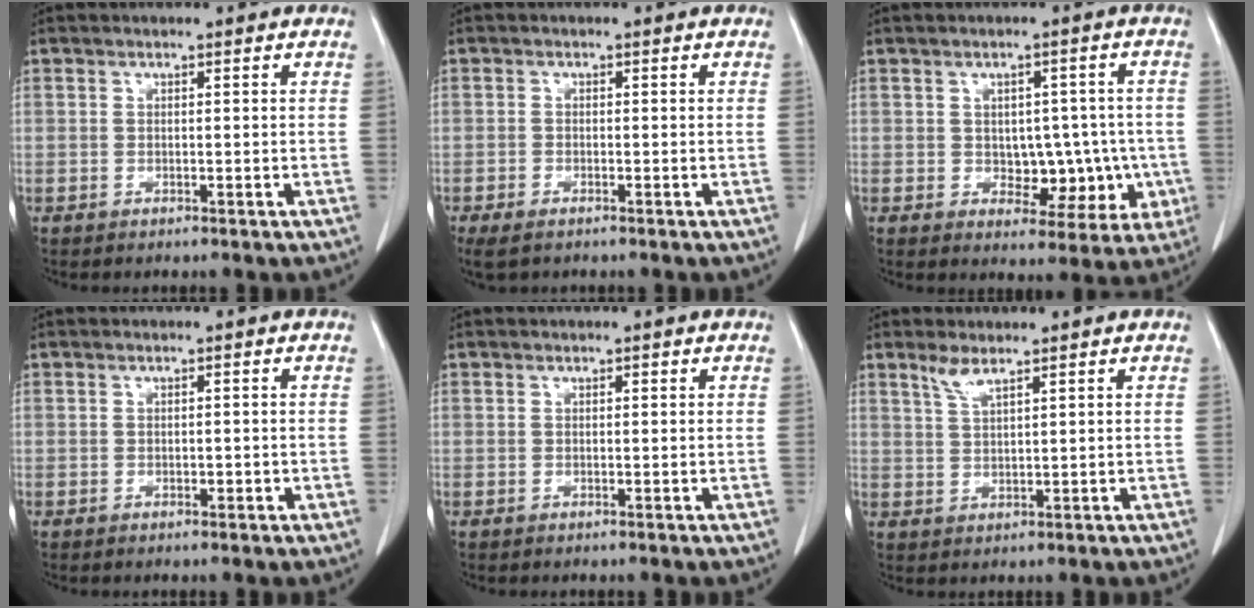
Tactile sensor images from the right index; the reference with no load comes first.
{"total": 5.0, "force": [-3.2, 2.5, 2.9], "torque": [-0.059, -0.011, -0.052]}
{"total": 10.5, "force": [-1.5, 6.9, 7.8], "torque": [-0.089, 0.027, 0.001]}
{"total": 1.4, "force": [-0.4, 0.9, 1.0], "torque": [-0.019, 0.004, -0.002]}
{"total": 0.0}
{"total": 3.0, "force": [2.2, 0.6, 2.1], "torque": [-0.046, 0.003, 0.049]}